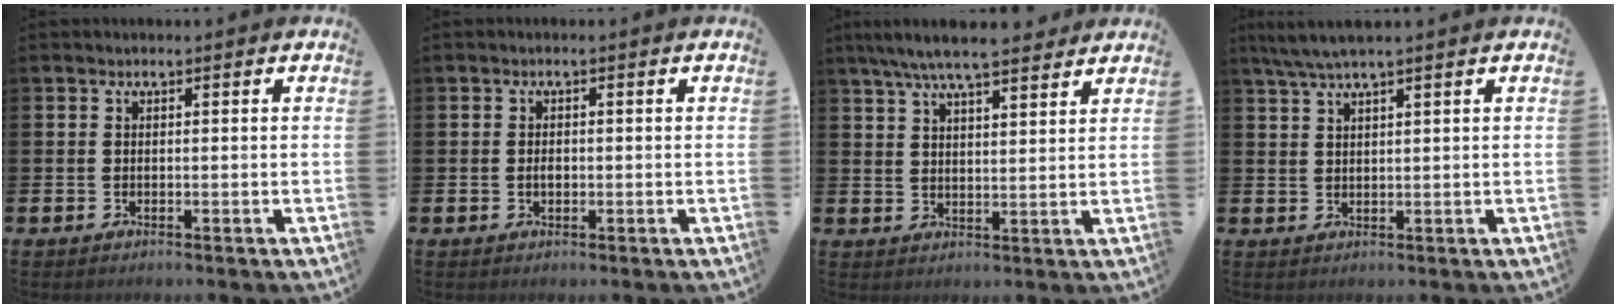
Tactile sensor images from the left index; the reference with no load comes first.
{"total": 1.2, "force": [-0.1, 0.8, 0.9], "torque": [-0.013, 0.003, -0.006]}
{"total": 7.3, "force": [6.7, 1.1, 2.8], "torque": [-0.072, -0.021, 0.122]}
{"total": 3.4, "force": [2.7, 0.0, 2.0], "torque": [-0.052, 0.002, 0.051]}